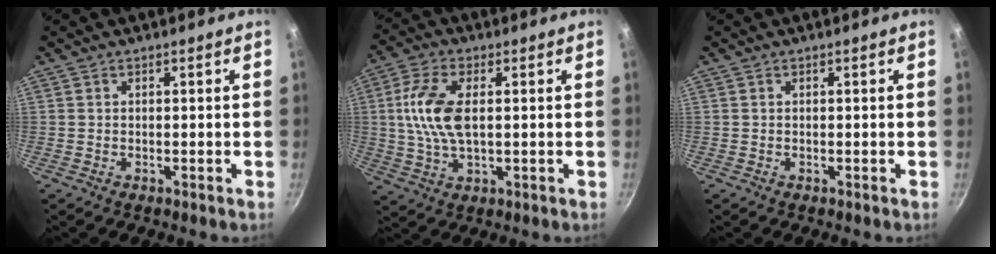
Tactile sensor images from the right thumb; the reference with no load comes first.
{"total": 10.3, "force": [1.2, 5.1, 8.9], "torque": [-0.178, 0.006, 0.020]}
{"total": 0.0}